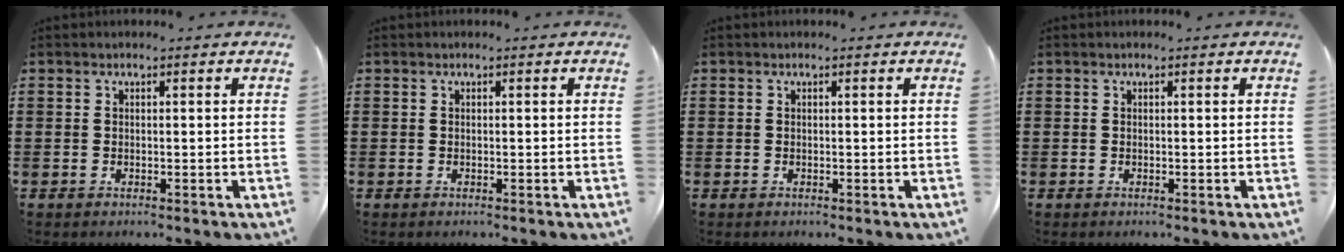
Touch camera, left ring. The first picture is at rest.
{"total": 0.0}
{"total": 0.0}
{"total": 0.0}